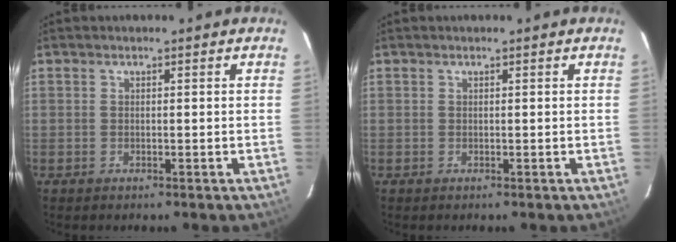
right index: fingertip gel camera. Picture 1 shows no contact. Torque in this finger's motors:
{"motor_torque": [-0.01, -0.01, 0.00, 0.00]}